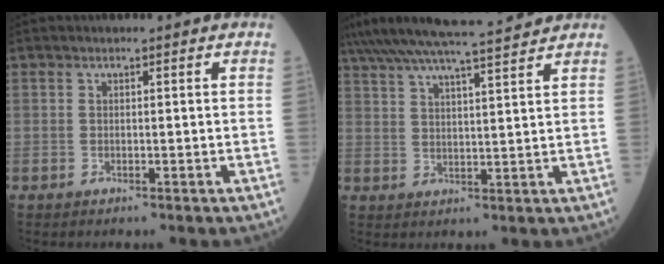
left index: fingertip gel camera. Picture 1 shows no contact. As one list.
[{"total": 14.8, "force": [13.4, 0.0, 6.3], "torque": [-0.123, 0.019, 0.205]}]